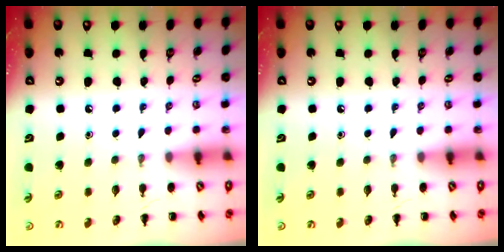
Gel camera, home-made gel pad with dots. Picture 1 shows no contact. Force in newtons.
{"total": 0.0}